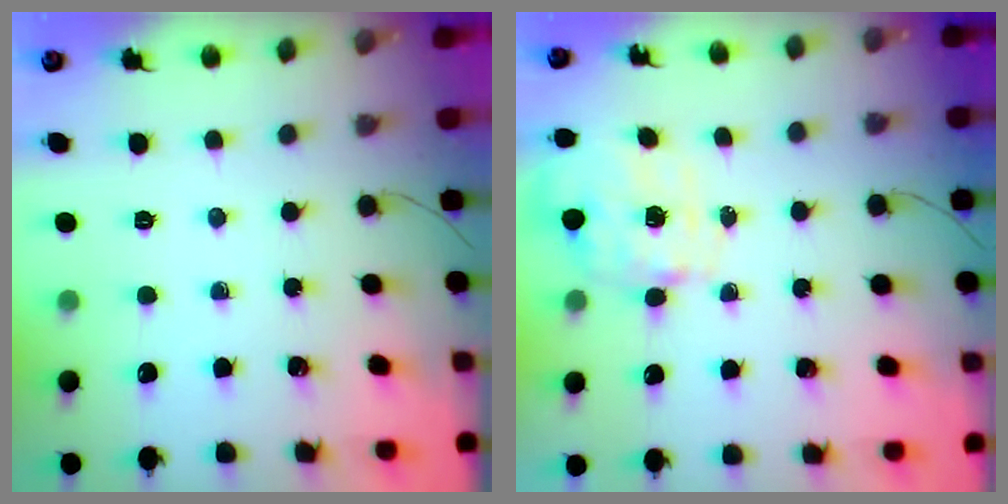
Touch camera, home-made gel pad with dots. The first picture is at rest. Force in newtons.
{"total": 2.9, "press": 2.7, "slide": 0.9}